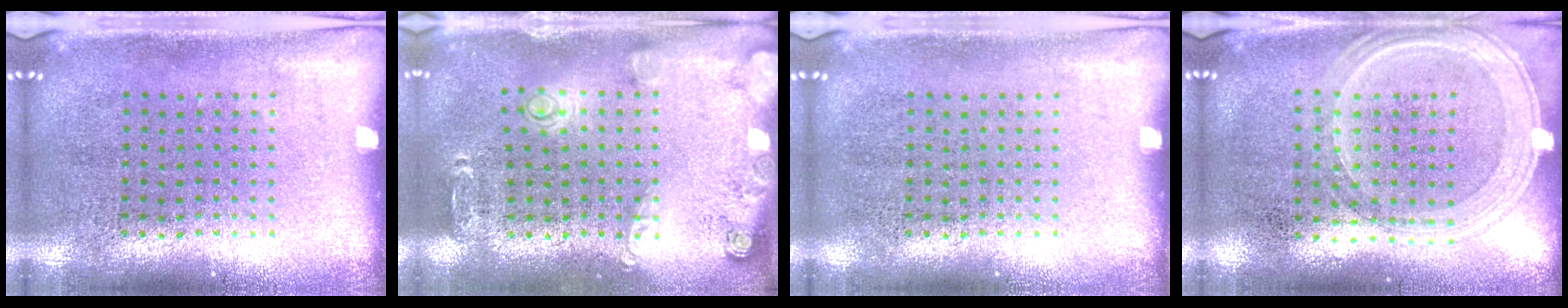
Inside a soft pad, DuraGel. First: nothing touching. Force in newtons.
{"total": 1.5, "press": 1.4, "slide": 0.6}
{"total": 0.0}
{"total": 1.3, "press": 1.2, "slide": 0.4}